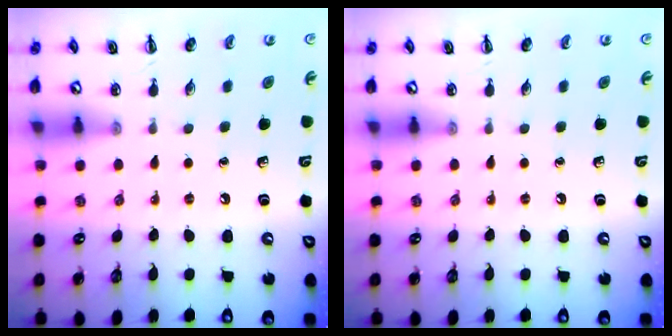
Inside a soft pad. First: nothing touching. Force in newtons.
{"total": 0.0}